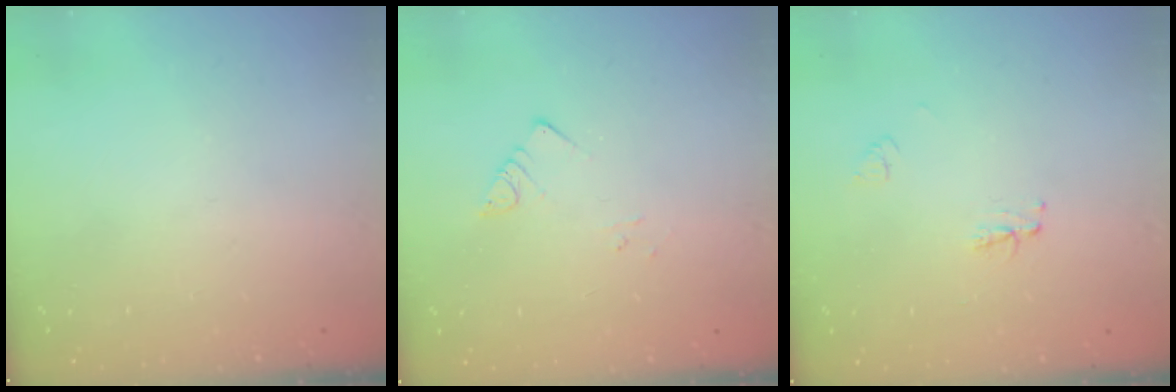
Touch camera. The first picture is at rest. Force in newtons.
{"total": 2.9, "press": 2.9, "slide": 0.2}
{"total": 4.3, "press": 4.3, "slide": 0.4}